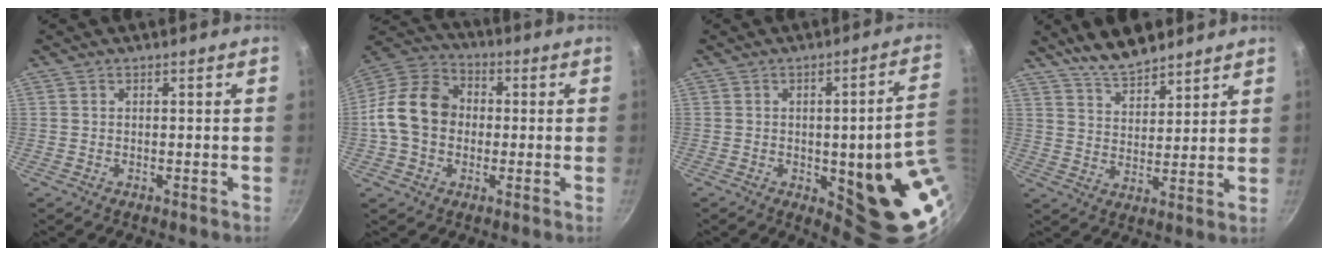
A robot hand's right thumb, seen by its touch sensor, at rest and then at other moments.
{"total": 13.9, "force": [-0.5, 11.0, 8.4], "torque": [-0.120, 0.029, -0.030]}
{"total": 18.8, "force": [-2.6, 5.6, 17.8], "torque": [-0.150, -0.002, -0.024]}
{"total": 9.7, "force": [8.2, 3.3, 3.9], "torque": [-0.044, -0.046, 0.143]}